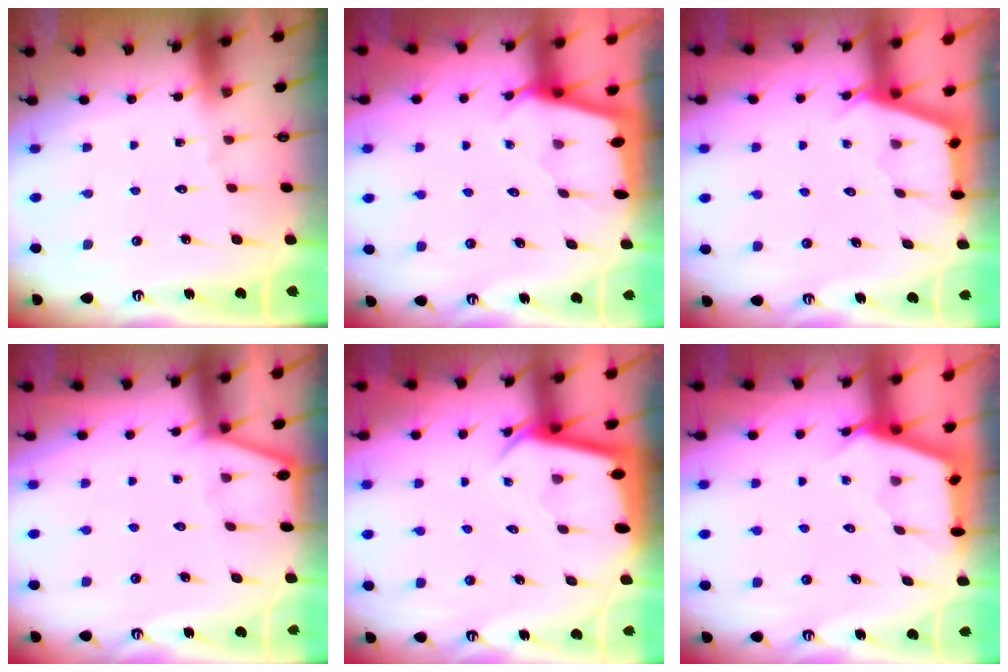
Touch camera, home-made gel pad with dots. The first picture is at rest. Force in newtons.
{"total": 2.2, "press": 2.2, "slide": 0.3}
{"total": 2.8, "press": 2.8, "slide": 0.3}
{"total": 2.5, "press": 2.5, "slide": 0.3}
{"total": 2.8, "press": 2.8, "slide": 0.3}
{"total": 2.7, "press": 2.7, "slide": 0.4}